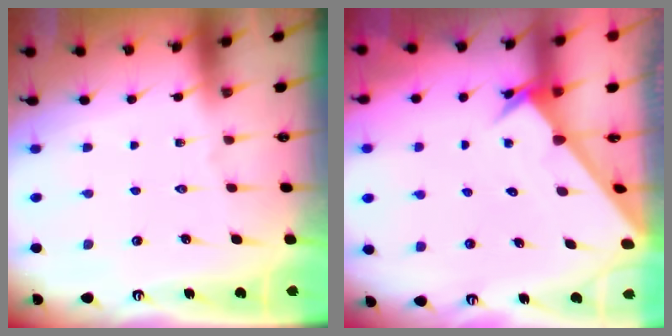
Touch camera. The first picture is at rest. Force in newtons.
{"total": 2.9, "press": 2.9, "slide": 0.1}